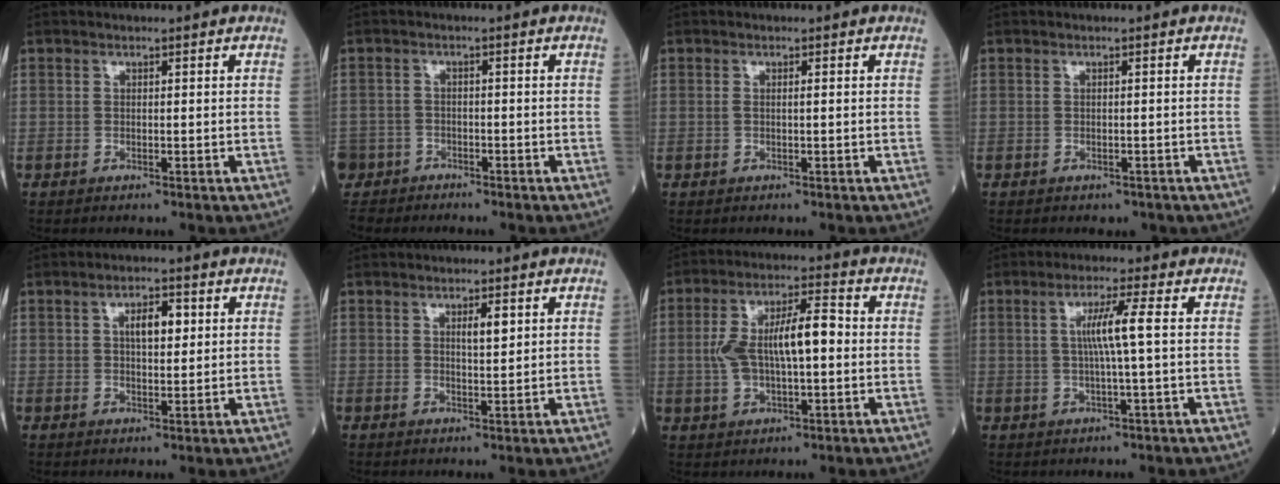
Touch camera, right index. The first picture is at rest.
{"total": 7.0, "force": [-5.5, 4.3, 0.1], "torque": [-0.018, -0.005, -0.106]}
{"total": 0.8, "force": [0.1, 0.1, 0.8], "torque": [-0.021, 0.000, 0.001]}
{"total": 2.3, "force": [-1.7, 1.4, 0.6], "torque": [-0.010, 0.001, -0.015]}
{"total": 4.5, "force": [1.3, 1.7, 4.0], "torque": [-0.065, 0.007, 0.019]}
{"total": 2.4, "force": [1.0, 0.4, 2.1], "torque": [-0.036, -0.002, 0.015]}
{"total": 10.9, "force": [0.2, 3.6, 10.3], "torque": [-0.203, 0.026, 0.005]}
{"total": 5.4, "force": [0.6, -0.7, 5.3], "torque": [-0.099, 0.003, 0.014]}